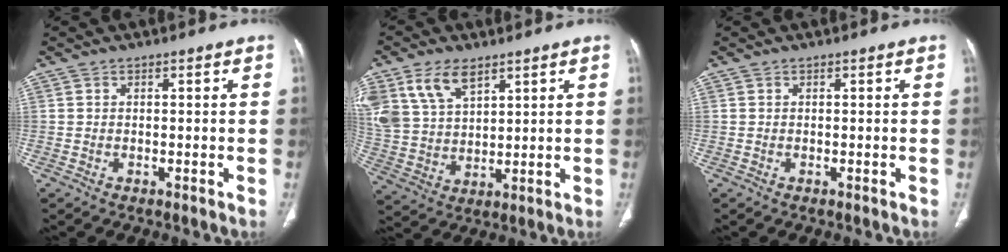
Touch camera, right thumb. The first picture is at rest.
{"total": 11.6, "force": [6.6, 6.7, 6.8], "torque": [-0.126, -0.015, 0.143]}
{"total": 0.0}